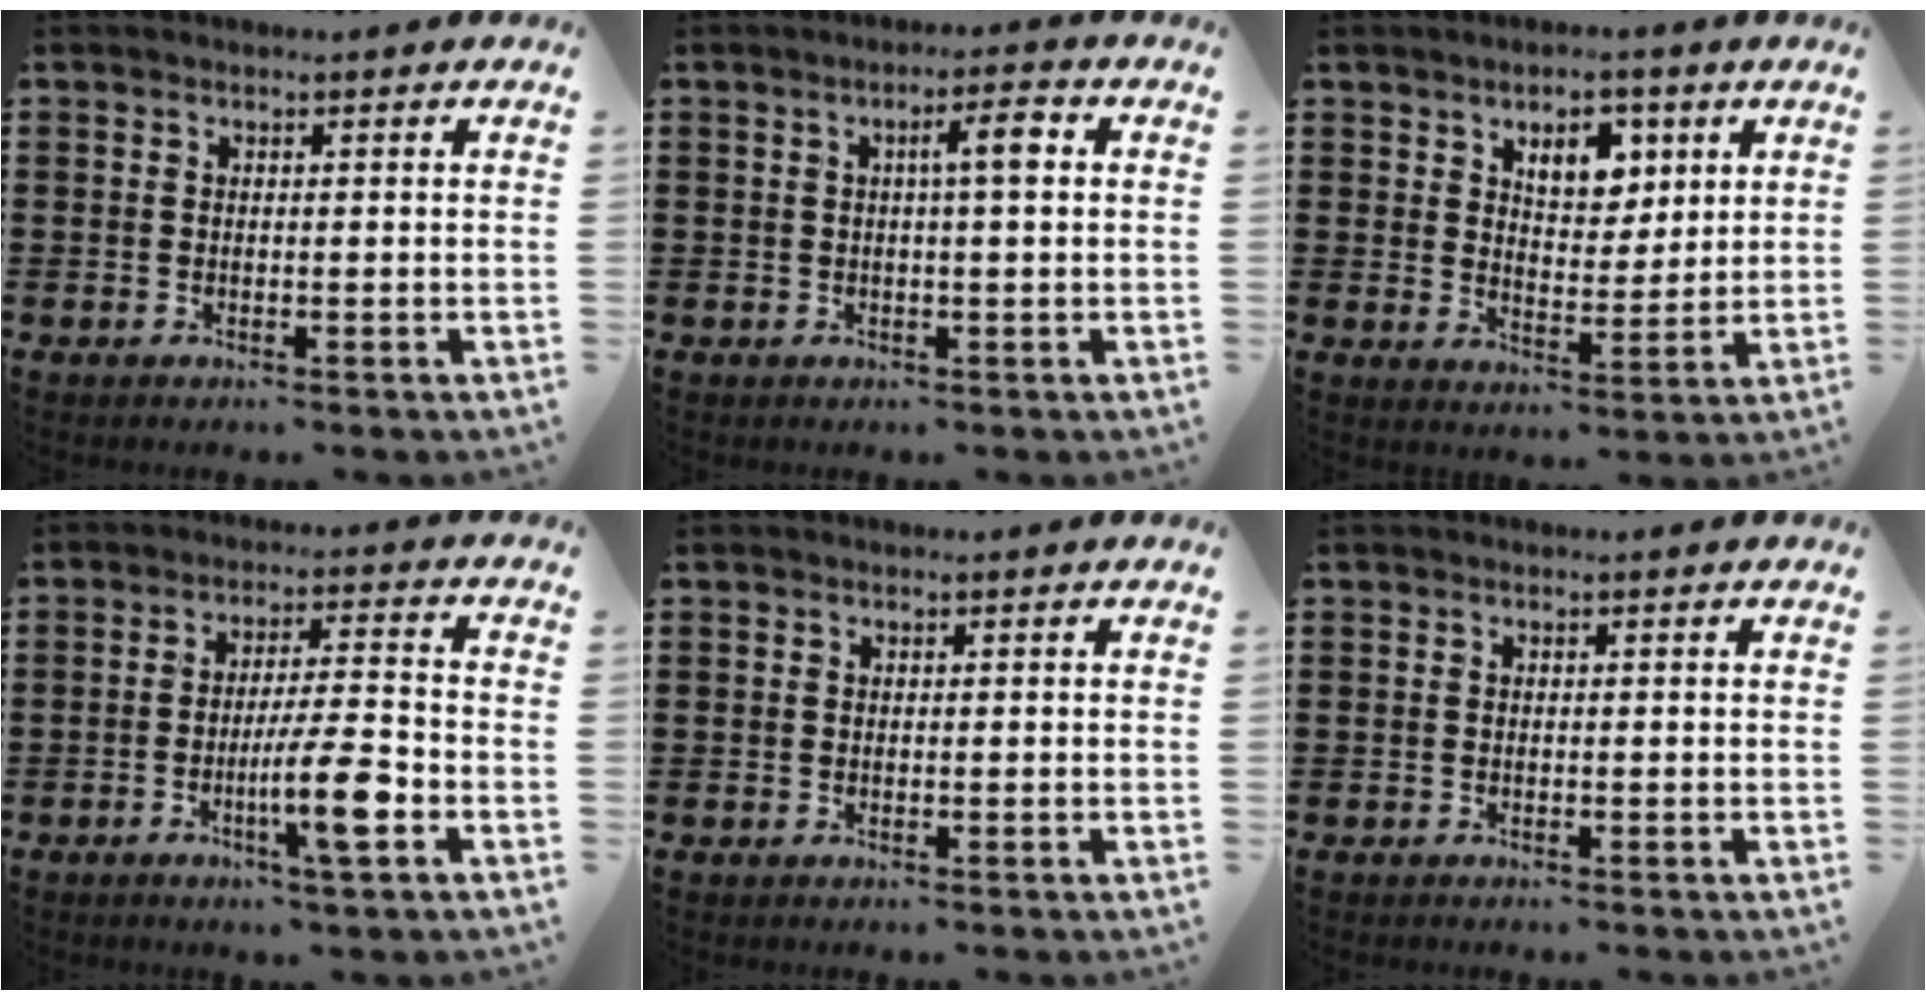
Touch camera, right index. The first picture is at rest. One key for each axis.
{"total": 3.9, "fx": 0.7, "fy": 0.6, "fz": 3.8, "tx": -0.063, "ty": 0.004, "tz": 0.006}
{"total": 5.7, "fx": 3.2, "fy": 3.7, "fz": 3.1, "tx": -0.053, "ty": 0.006, "tz": 0.051}
{"total": 9.2, "fx": -3.5, "fy": 1.0, "fz": 8.5, "tx": -0.149, "ty": -0.004, "tz": -0.062}
{"total": 0.0}
{"total": 0.0}